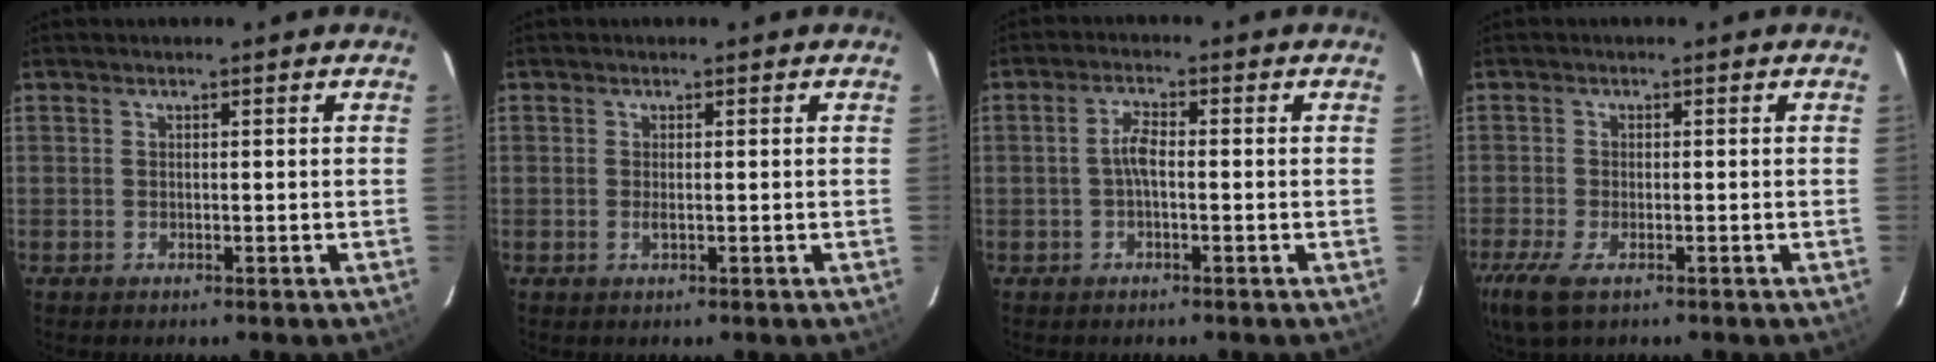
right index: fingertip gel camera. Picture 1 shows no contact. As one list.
[{"total": 0.7, "force": [0.0, 0.0, 0.7], "torque": [-0.014, 0.000, -0.001]}, {"total": 2.9, "force": [-0.6, 0.9, 2.7], "torque": [-0.058, 0.009, -0.011]}, {"total": 7.2, "force": [-4.2, 2.9, 5.0], "torque": [-0.122, -0.027, -0.079]}]